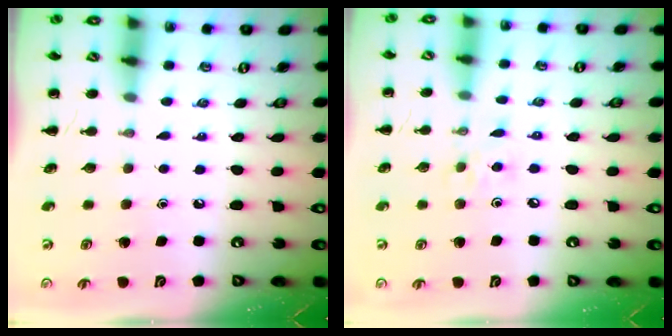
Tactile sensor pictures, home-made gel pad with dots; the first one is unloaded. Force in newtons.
{"total": 3.6, "press": 3.5, "slide": 0.9}